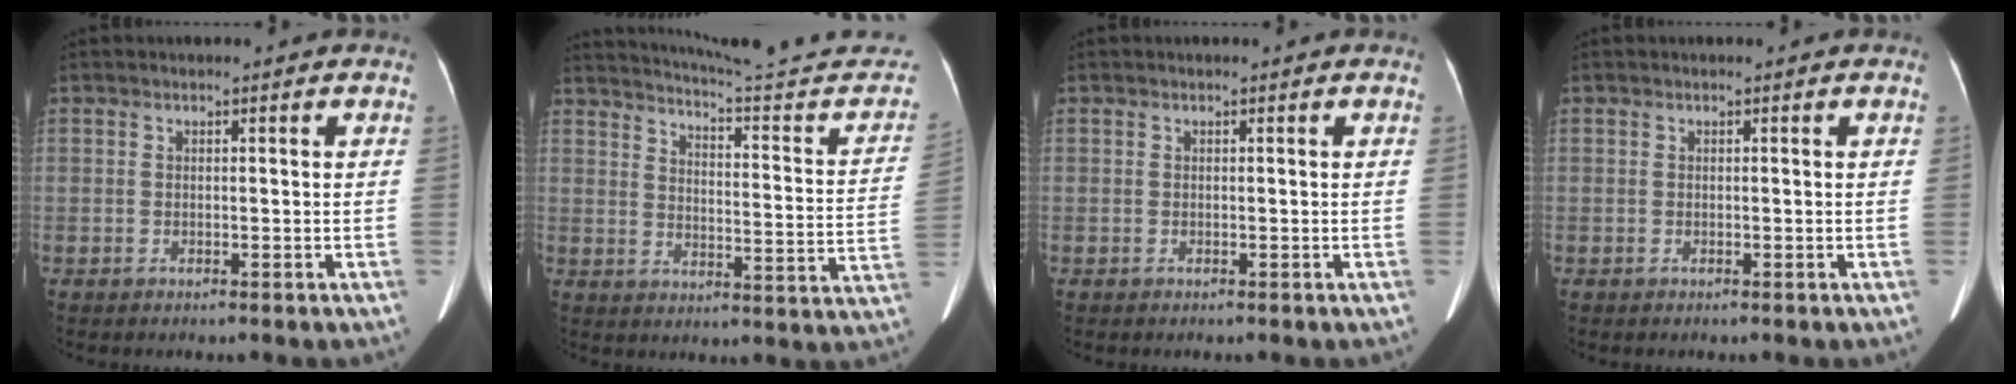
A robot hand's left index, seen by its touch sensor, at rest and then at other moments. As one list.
[{"total": 23.5, "force": [22.2, 0.9, 7.8], "torque": [-0.104, -0.079, 0.274]}, {"total": 0.0}, {"total": 0.0}]